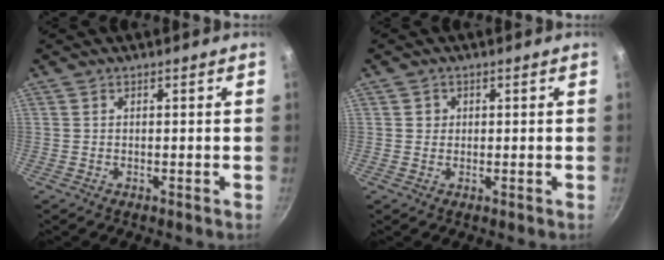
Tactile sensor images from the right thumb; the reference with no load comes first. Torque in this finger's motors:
{"motor_torque": [0.17, 0.00, 0.52, -0.07, -0.01]}